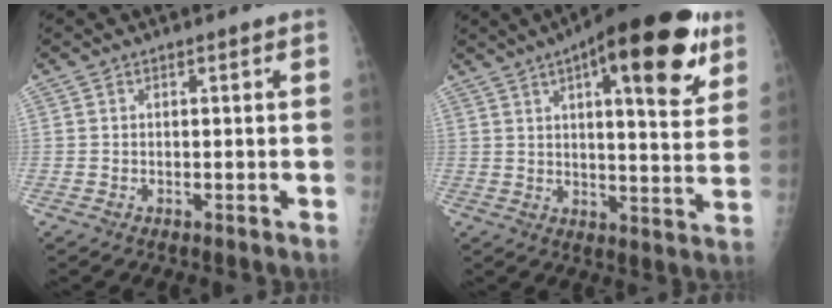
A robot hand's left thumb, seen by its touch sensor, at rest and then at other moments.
{"total": 22.3, "force": [11.4, 7.0, 17.9], "torque": [-0.233, -0.025, 0.158]}